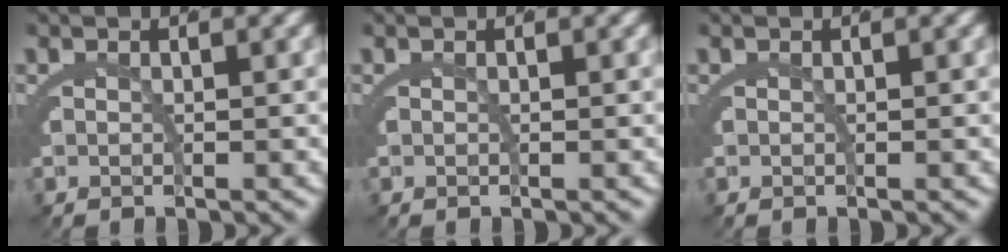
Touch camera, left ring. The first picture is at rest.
{"total": 0.0}
{"total": 0.0}